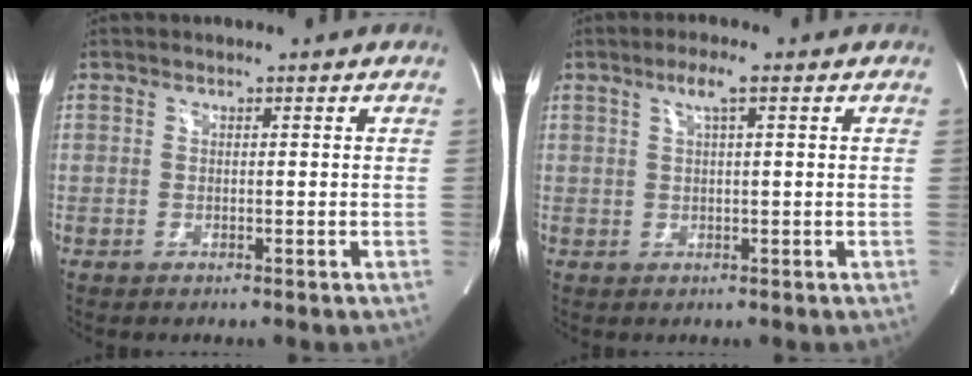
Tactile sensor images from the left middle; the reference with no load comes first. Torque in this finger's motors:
{"motor_torque": [0.43, 0.03, 0.19, 0.02]}